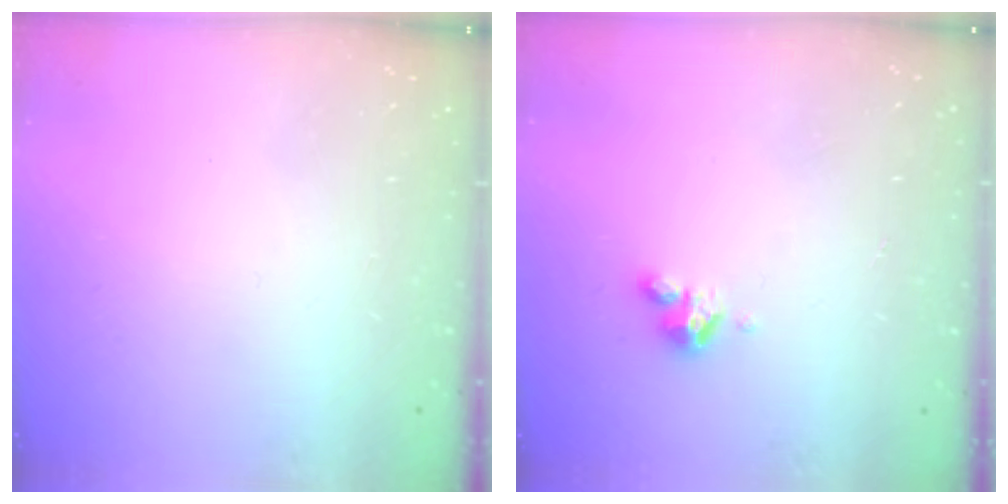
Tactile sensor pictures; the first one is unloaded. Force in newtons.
{"total": 4.4, "press": 4.4, "slide": 0.4}